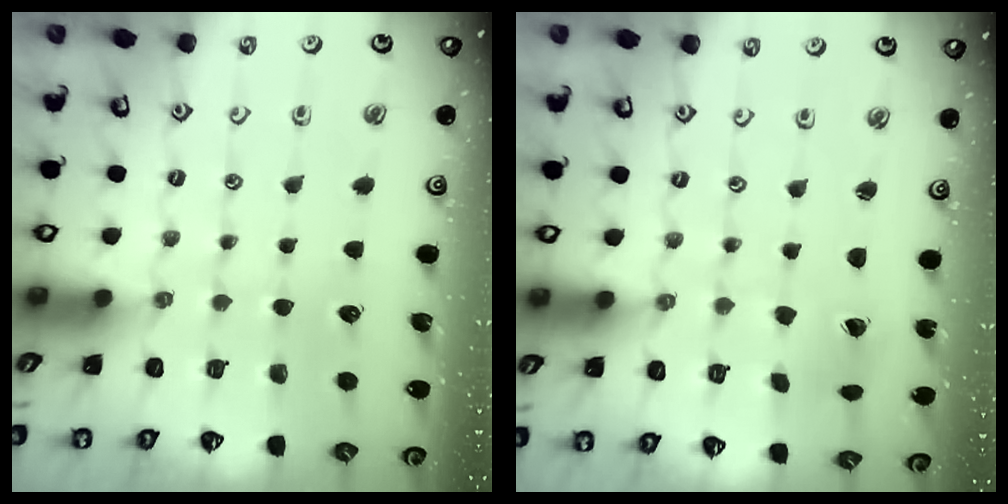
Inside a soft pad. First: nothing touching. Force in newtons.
{"total": 2.1, "press": 2.1, "slide": 0.3}